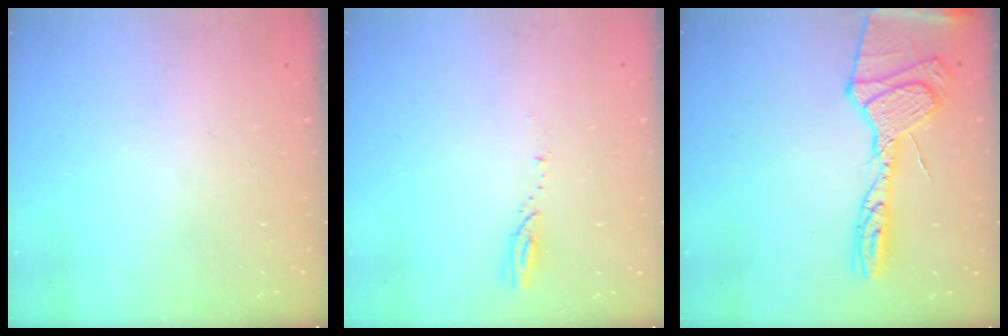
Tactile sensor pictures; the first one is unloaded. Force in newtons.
{"total": 3.1, "press": 3.1, "slide": 0.3}
{"total": 18.3, "press": 18.2, "slide": 1.9}